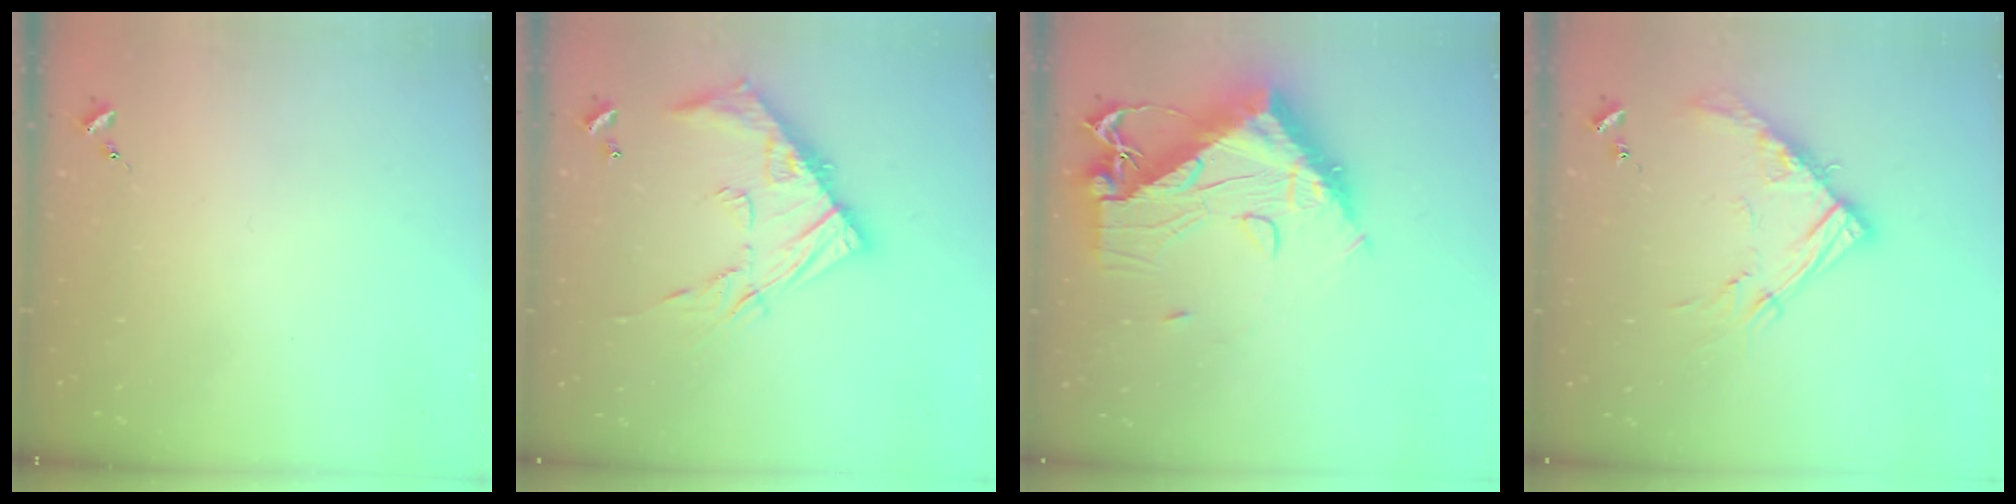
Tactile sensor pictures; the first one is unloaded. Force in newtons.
{"total": 17.3, "press": 17.3, "slide": 1.4}
{"total": 18.2, "press": 18.1, "slide": 1.9}
{"total": 15.1, "press": 15.1, "slide": 1.5}